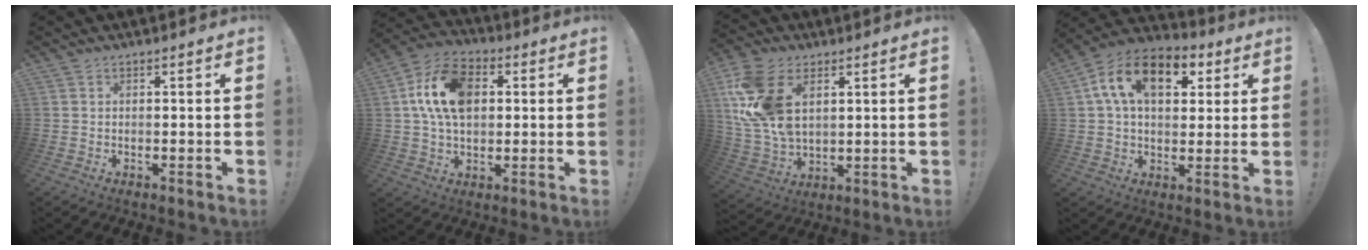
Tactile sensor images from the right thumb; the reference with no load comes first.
{"total": 15.7, "force": [3.2, 10.7, 11.1], "torque": [-0.199, 0.008, 0.062]}
{"total": 18.4, "force": [6.3, 11.8, 12.6], "torque": [-0.260, -0.022, 0.119]}
{"total": 16.4, "force": [5.9, 10.2, 11.5], "torque": [-0.184, -0.007, 0.105]}